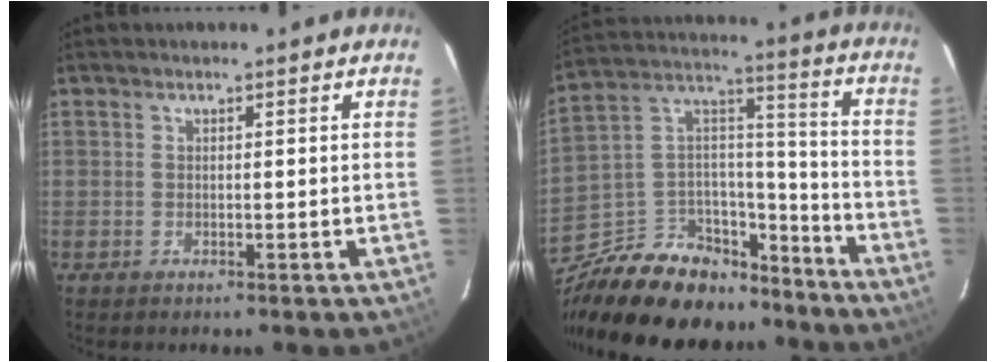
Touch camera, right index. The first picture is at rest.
{"total": 25.1, "force": [-18.8, 12.4, 10.9], "torque": [-0.231, 0.065, -0.283]}